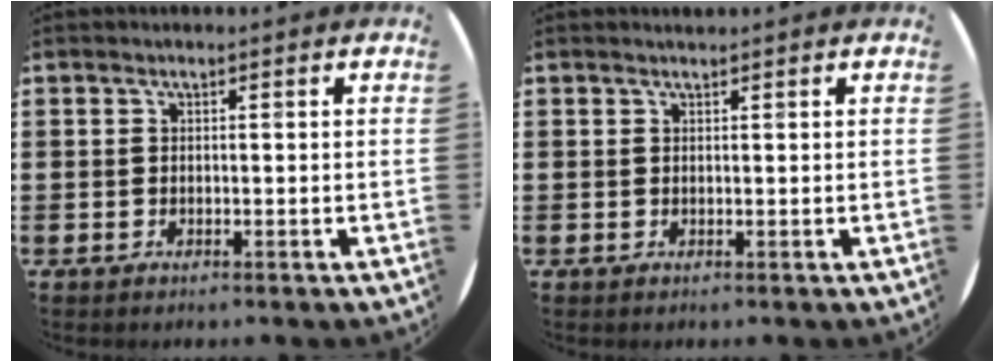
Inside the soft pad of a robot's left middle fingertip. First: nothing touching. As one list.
[{"total": 0.0}]